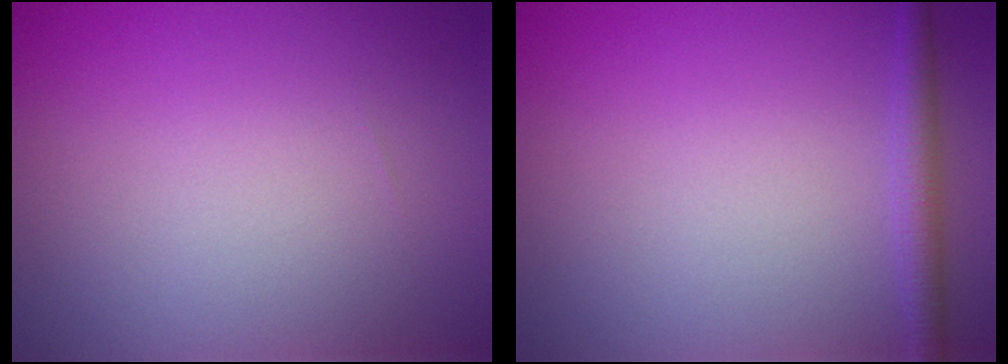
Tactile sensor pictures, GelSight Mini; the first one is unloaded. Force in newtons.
{"total": 1.8, "press": 1.8, "slide": 0.1}